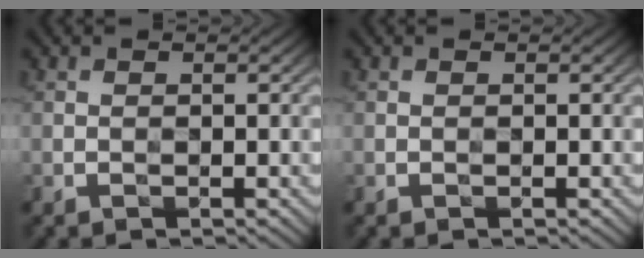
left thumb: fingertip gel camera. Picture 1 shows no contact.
{"total": 0.0}